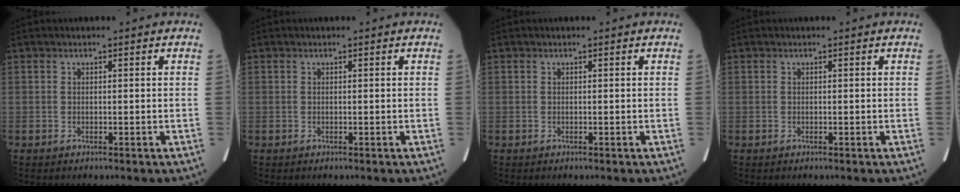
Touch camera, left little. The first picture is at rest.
{"total": 0.0}
{"total": 0.0}
{"total": 0.0}